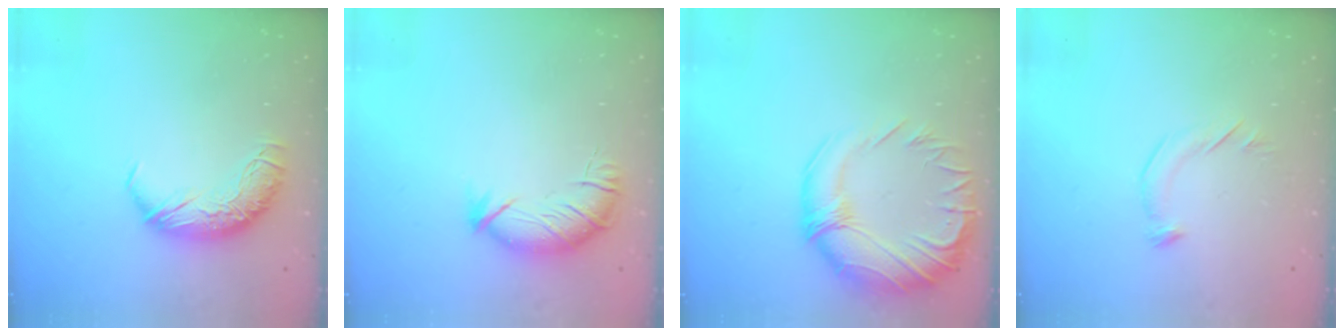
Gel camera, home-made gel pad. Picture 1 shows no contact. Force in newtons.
{"total": 3.5, "press": 3.4, "slide": 0.9}
{"total": 5.4, "press": 4.7, "slide": 2.6}
{"total": 5.5, "press": 5.4, "slide": 1.4}